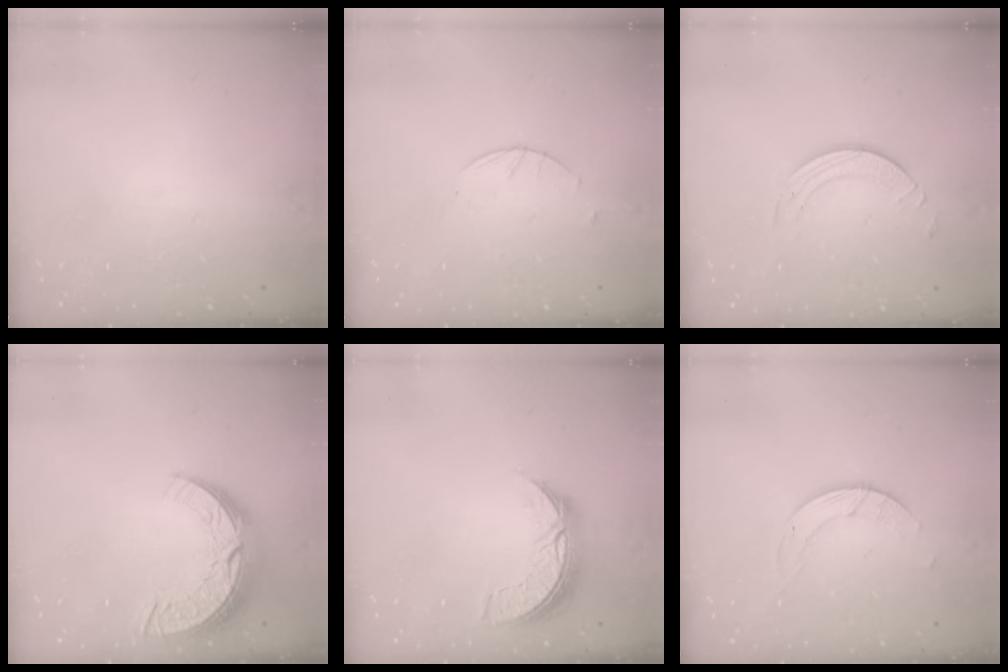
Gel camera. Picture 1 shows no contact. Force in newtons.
{"total": 1.7, "press": 1.7, "slide": 0.3}
{"total": 4.3, "press": 4.3, "slide": 0.1}
{"total": 13.0, "press": 12.9, "slide": 1.0}
{"total": 8.2, "press": 8.1, "slide": 0.6}
{"total": 3.0, "press": 3.0, "slide": 0.3}